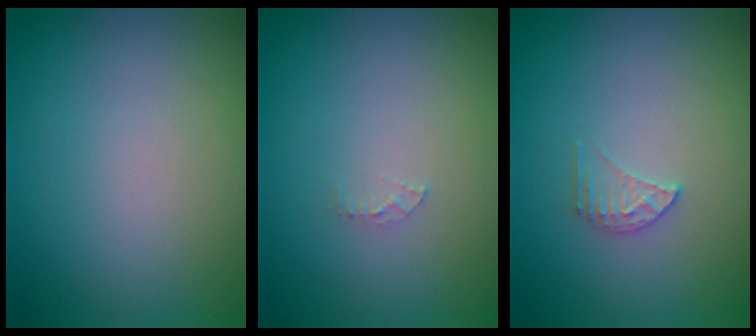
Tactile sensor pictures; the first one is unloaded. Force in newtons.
{"total": 0.7, "press": 0.7, "slide": 0.1}
{"total": 1.5, "press": 1.5, "slide": 0.2}